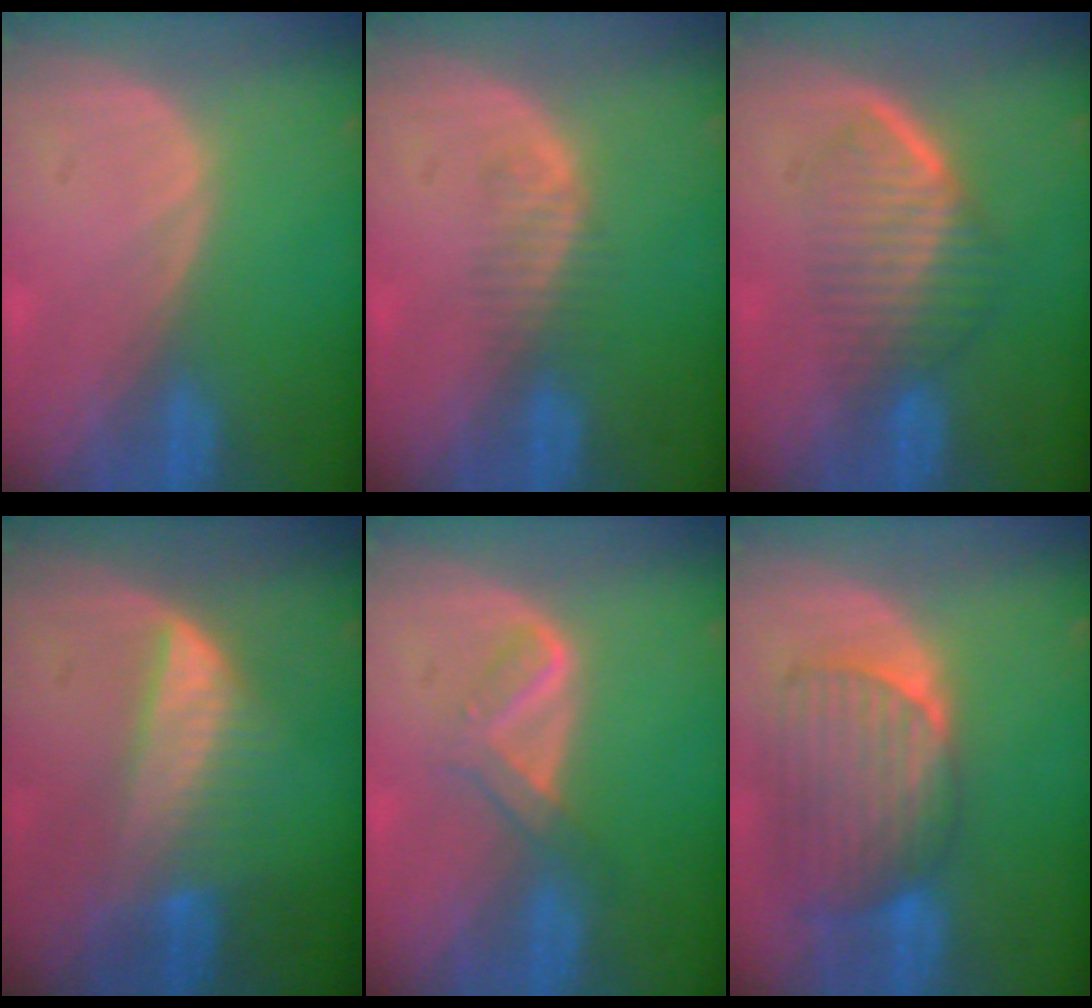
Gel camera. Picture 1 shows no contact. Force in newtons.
{"total": 2.2, "press": 2.0, "slide": 0.9}
{"total": 6.9, "press": 6.0, "slide": 3.4}
{"total": 6.3, "press": 6.2, "slide": 1.0}
{"total": 3.6, "press": 3.6, "slide": 0.3}
{"total": 9.1, "press": 8.3, "slide": 3.7}